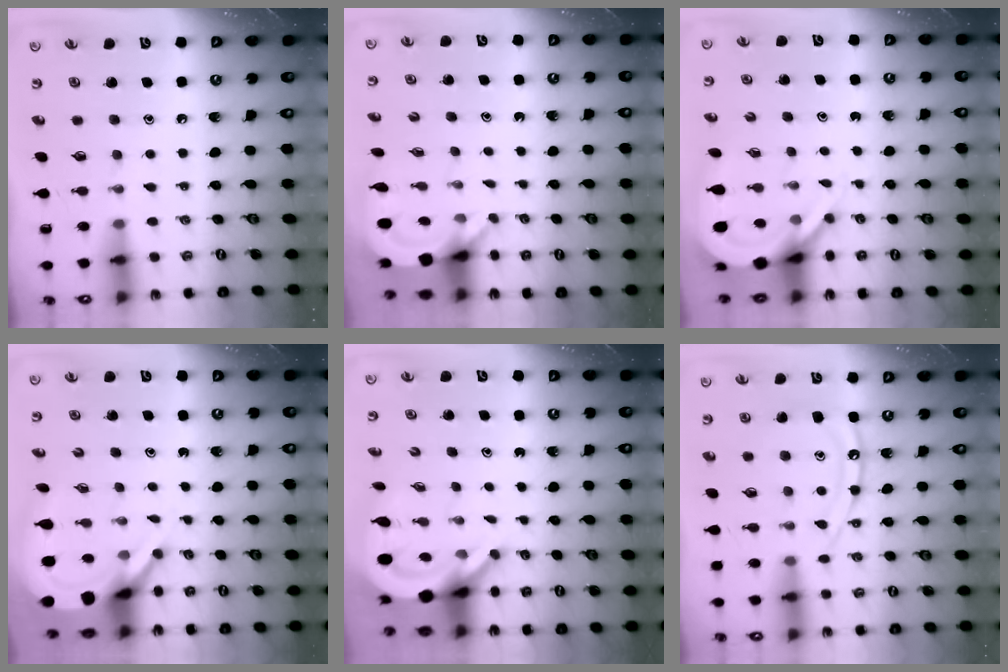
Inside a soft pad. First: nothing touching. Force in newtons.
{"total": 3.7, "press": 3.7, "slide": 0.2}
{"total": 7.0, "press": 6.9, "slide": 0.6}
{"total": 6.5, "press": 6.5, "slide": 0.7}
{"total": 8.2, "press": 8.1, "slide": 1.0}
{"total": 12.8, "press": 12.7, "slide": 1.1}